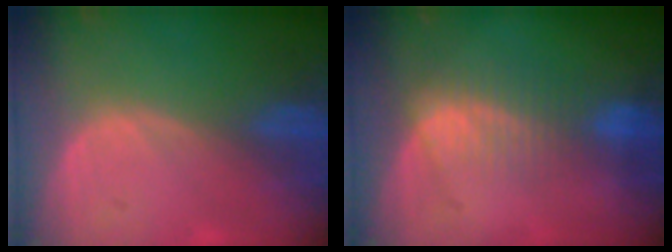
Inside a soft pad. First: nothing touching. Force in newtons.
{"total": 7.4, "press": 6.2, "slide": 3.9}